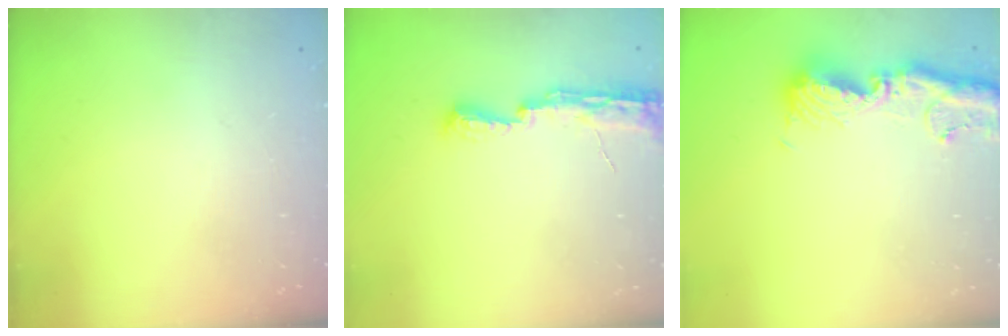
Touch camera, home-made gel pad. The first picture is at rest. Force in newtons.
{"total": 8.0, "press": 8.0, "slide": 0.8}
{"total": 14.1, "press": 14.0, "slide": 1.5}